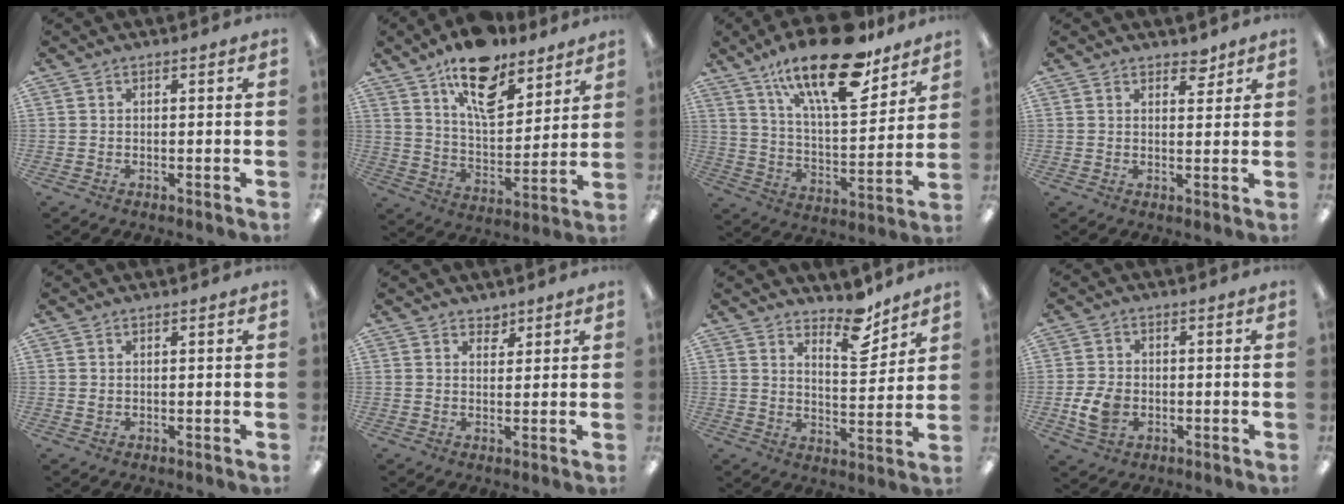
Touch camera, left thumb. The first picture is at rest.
{"total": 16.8, "force": [11.9, 7.3, 9.3], "torque": [-0.148, -0.063, 0.206]}
{"total": 23.3, "force": [16.0, 8.1, 14.9], "torque": [-0.245, -0.091, 0.268]}
{"total": 3.4, "force": [2.8, 1.6, 1.0], "torque": [0.001, -0.016, 0.048]}
{"total": 0.7, "force": [0.4, 0.4, 0.4], "torque": [-0.010, 0.001, 0.008]}
{"total": 2.6, "force": [2.3, 1.3, 0.2], "torque": [0.009, -0.016, 0.041]}
{"total": 10.4, "force": [8.3, 4.0, 4.9], "torque": [-0.049, -0.061, 0.141]}
{"total": 6.7, "force": [-1.5, 5.0, 4.2], "torque": [-0.071, 0.001, -0.027]}